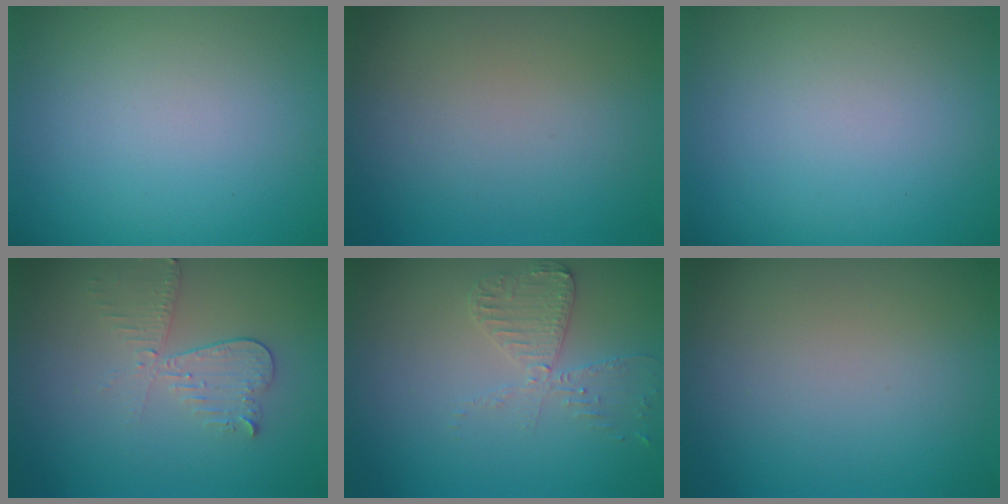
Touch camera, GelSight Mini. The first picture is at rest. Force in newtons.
{"total": 0.0}
{"total": 0.0}
{"total": 3.1, "press": 2.7, "slide": 1.6}
{"total": 2.9, "press": 2.8, "slide": 0.6}
{"total": 0.0}